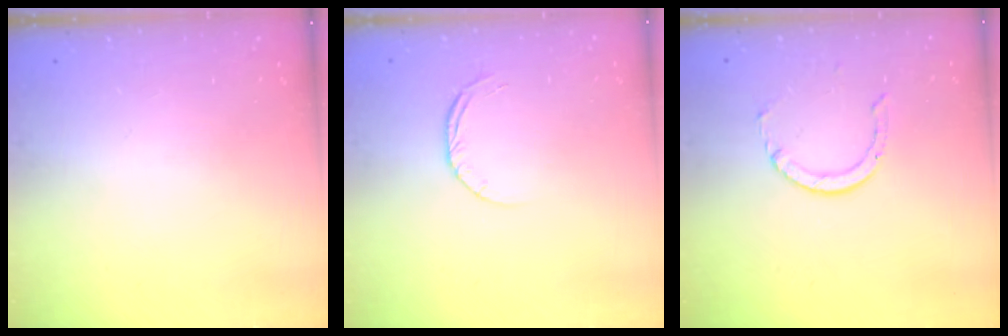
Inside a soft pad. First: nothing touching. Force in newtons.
{"total": 3.5, "press": 3.5, "slide": 0.3}
{"total": 3.3, "press": 3.3, "slide": 0.3}